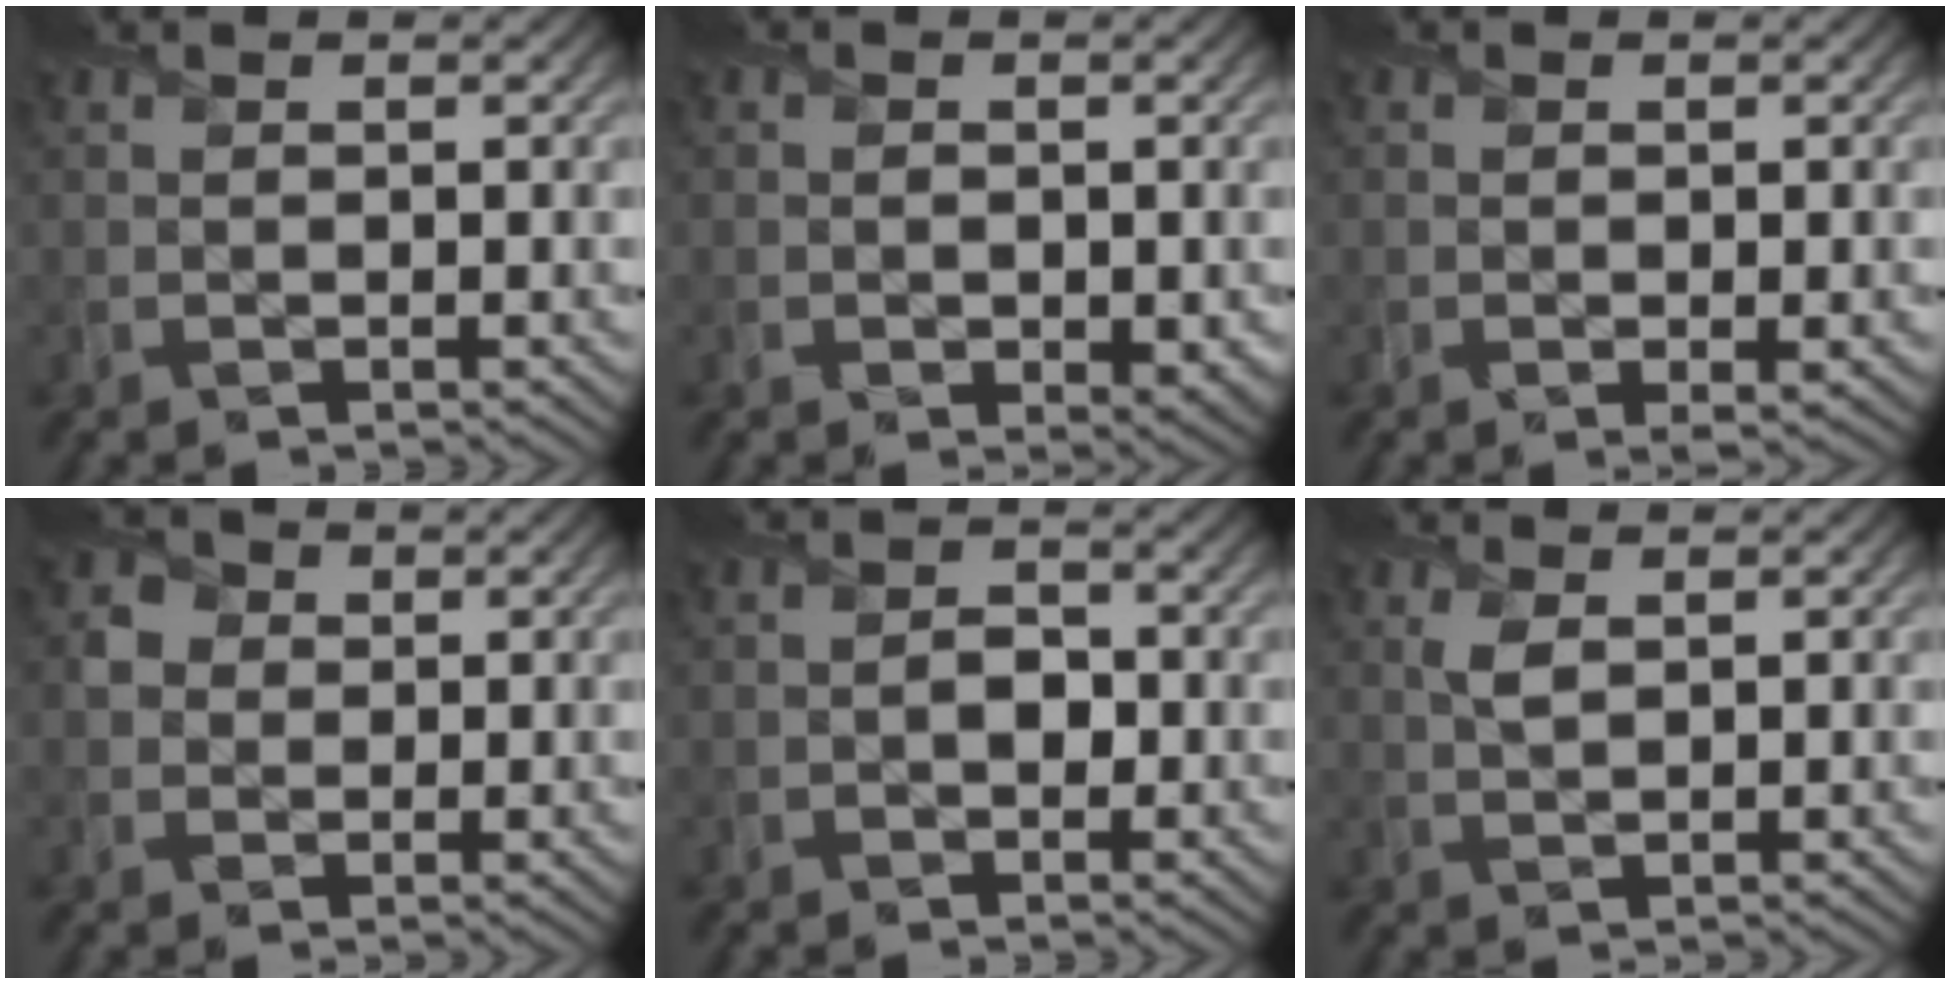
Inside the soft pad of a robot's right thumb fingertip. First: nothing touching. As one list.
[{"total": 2.5, "force": [-0.5, 1.9, 1.5], "torque": [-0.022, -0.013, -0.007]}, {"total": 1.9, "force": [-0.5, 1.2, 1.4], "torque": [-0.021, -0.011, -0.008]}, {"total": 2.9, "force": [0.3, 2.8, 0.9], "torque": [-0.017, 0.002, -0.001]}, {"total": 2.2, "force": [-0.6, 1.7, 1.2], "torque": [-0.017, -0.001, -0.018]}, {"total": 2.0, "force": [0.8, 1.0, 1.5], "torque": [-0.041, 0.001, 0.016]}]